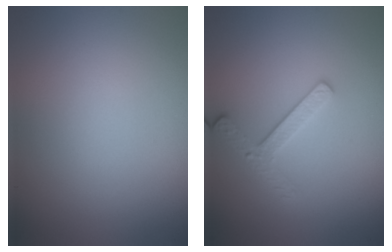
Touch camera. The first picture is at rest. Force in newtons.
{"total": 2.4, "press": 2.3, "slide": 0.9}